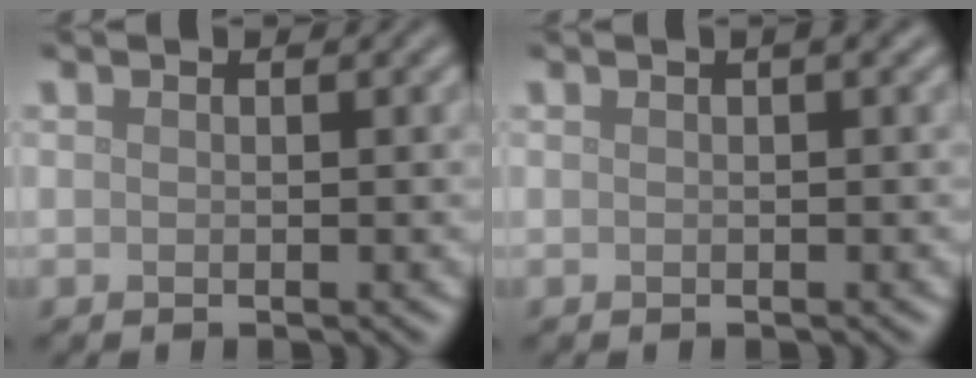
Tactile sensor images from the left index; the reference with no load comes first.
{"total": 1.2, "force": [0.6, 0.3, 1.1], "torque": [-0.015, 0.008, 0.005]}